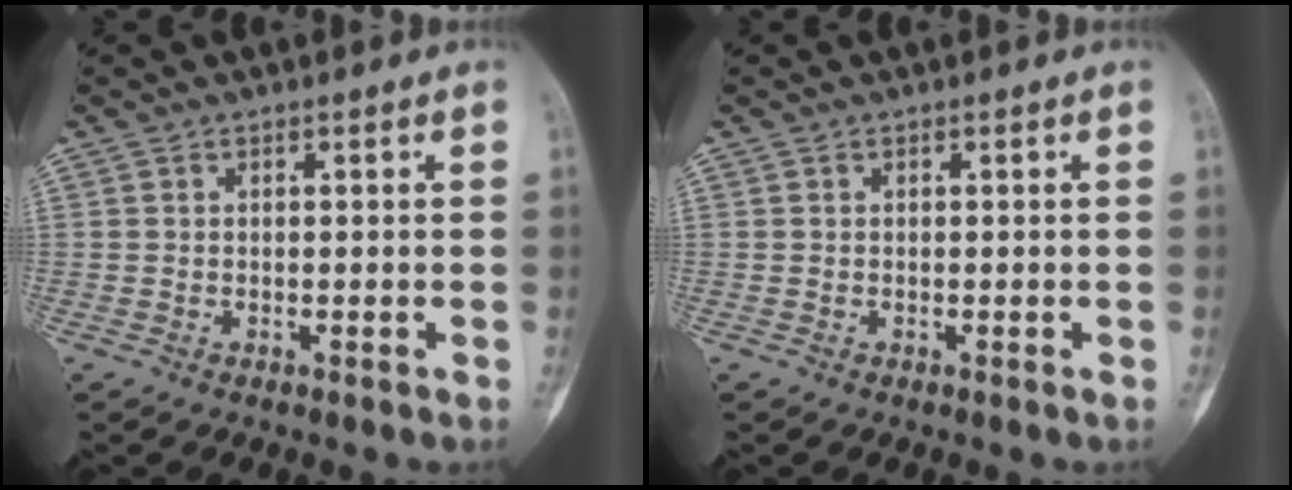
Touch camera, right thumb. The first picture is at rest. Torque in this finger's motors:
{"motor_torque": [0.00, 0.00, -0.02, -0.02, 0.00]}